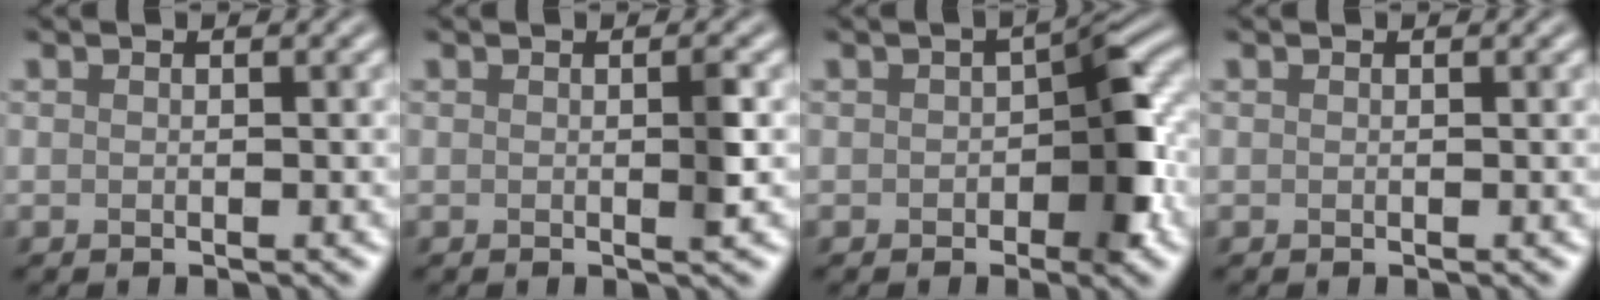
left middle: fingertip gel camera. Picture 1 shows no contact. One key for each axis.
{"total": 1.3, "fx": 0.0, "fy": 0.1, "fz": 1.3, "tx": -0.021, "ty": -0.002, "tz": -0.002}
{"total": 5.0, "fx": -0.8, "fy": 2.6, "fz": 4.2, "tx": -0.045, "ty": 0.003, "tz": -0.014}
{"total": 0.0}